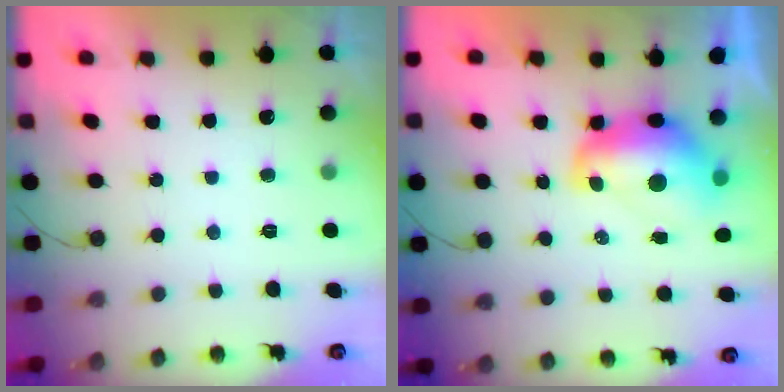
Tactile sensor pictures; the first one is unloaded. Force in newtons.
{"total": 11.2, "press": 11.2, "slide": 1.0}